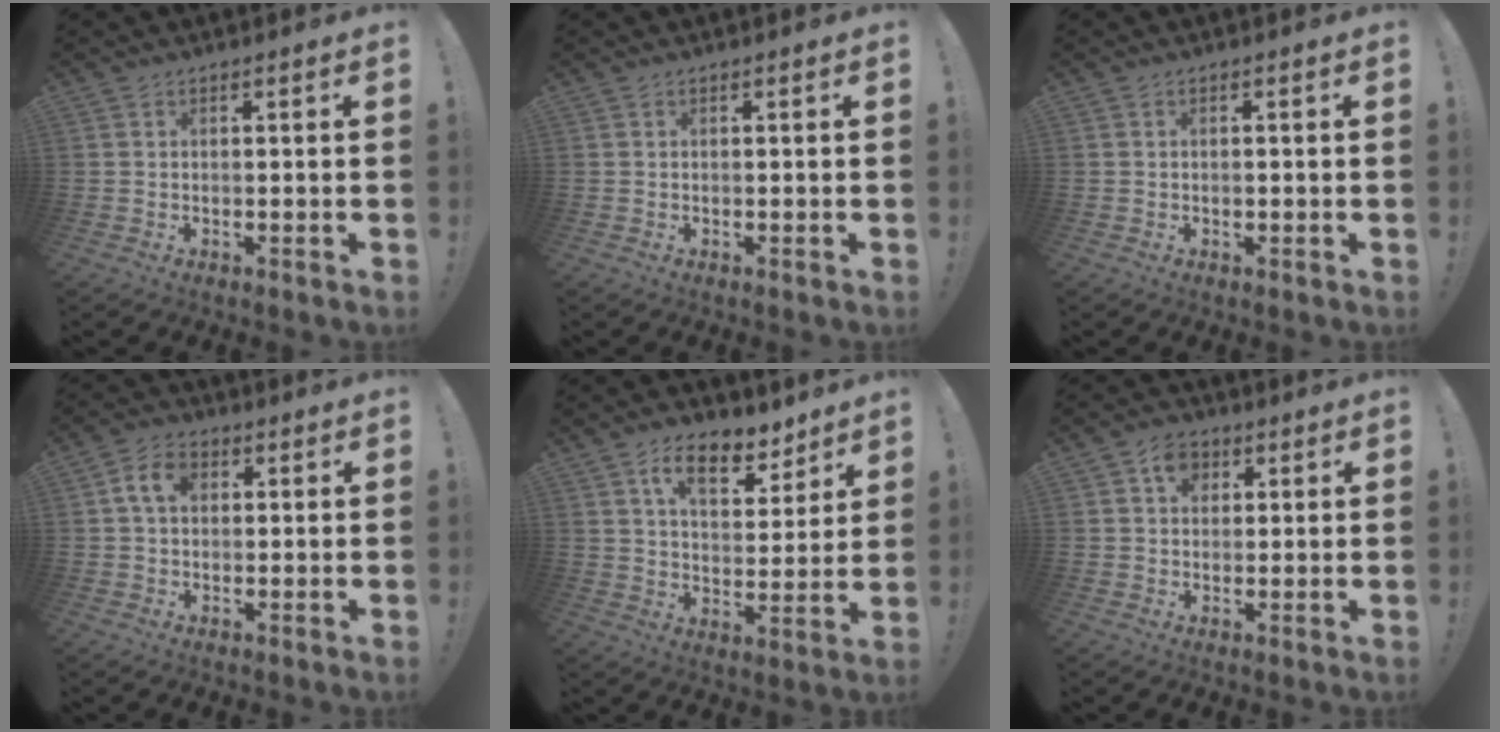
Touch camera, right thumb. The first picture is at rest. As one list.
[{"total": 0.0}, {"total": 0.8, "force": [-0.4, 0.3, 0.6], "torque": [-0.019, 0.005, -0.007]}, {"total": 7.3, "force": [1.6, 5.1, 4.9], "torque": [-0.075, 0.012, 0.030]}, {"total": 12.0, "force": [7.5, 6.3, 6.9], "torque": [-0.101, -0.033, 0.134]}, {"total": 6.0, "force": [2.3, 4.9, 2.6], "torque": [-0.033, -0.001, 0.040]}]